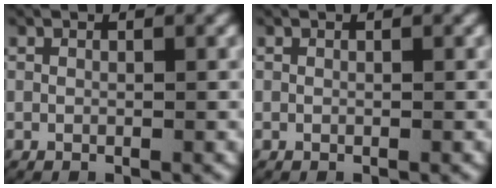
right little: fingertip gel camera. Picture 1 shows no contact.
{"total": 0.0}